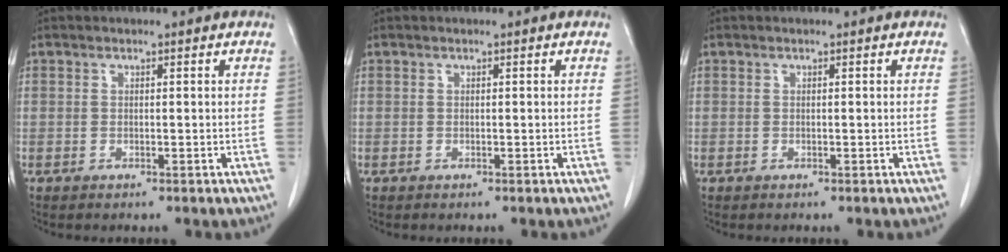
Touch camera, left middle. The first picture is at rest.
{"total": 0.0}
{"total": 0.0}